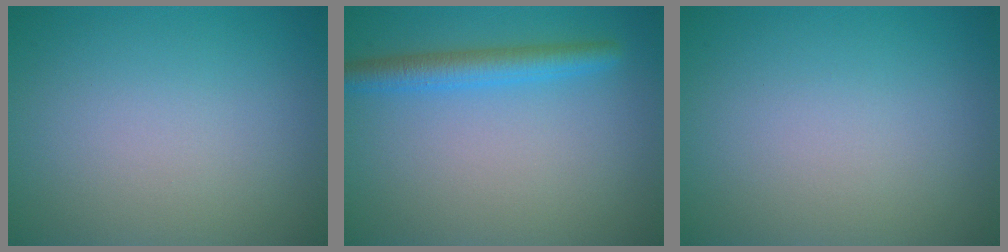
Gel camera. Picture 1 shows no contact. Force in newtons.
{"total": 3.1, "press": 3.1, "slide": 0.1}
{"total": 0.0}